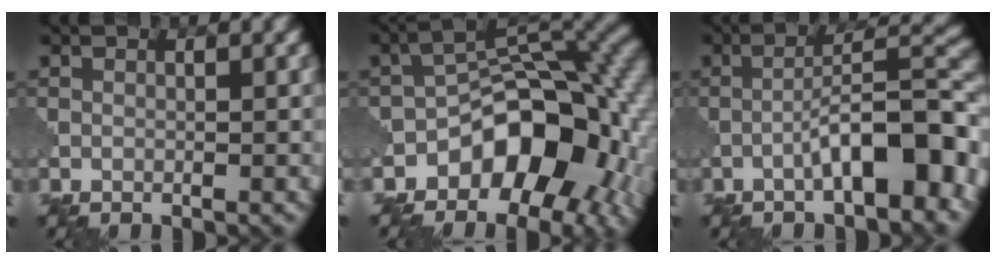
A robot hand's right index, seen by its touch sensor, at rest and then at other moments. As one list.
[{"total": 11.2, "force": [-4.7, 6.8, 7.6], "torque": [-0.083, 0.006, -0.080]}, {"total": 8.5, "force": [-3.4, 2.3, 7.5], "torque": [-0.108, 0.025, -0.055]}]